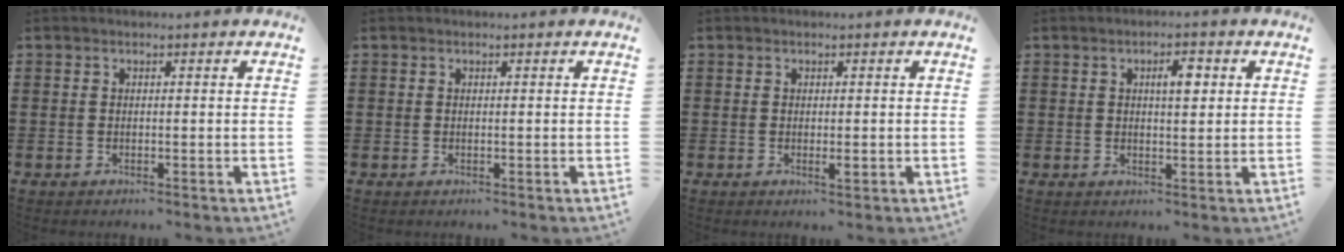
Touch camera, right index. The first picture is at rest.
{"total": 0.0}
{"total": 1.2, "force": [-0.2, 0.3, 1.2], "torque": [-0.020, -0.004, -0.003]}
{"total": 3.4, "force": [0.9, 1.2, 3.1], "torque": [-0.047, 0.003, 0.009]}